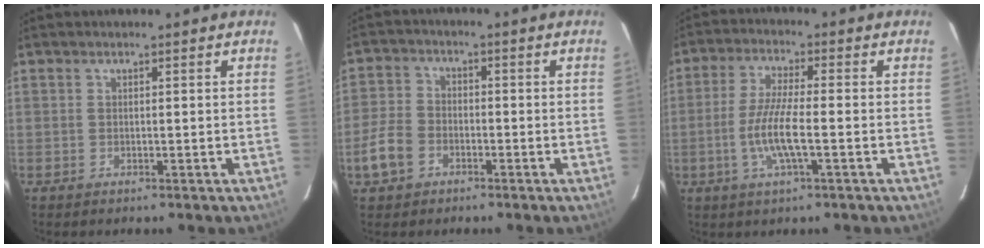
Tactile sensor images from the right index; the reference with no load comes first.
{"total": 6.8, "force": [-3.2, 5.1, 3.1], "torque": [-0.076, 0.011, -0.064]}
{"total": 8.5, "force": [-2.2, 1.1, 8.1], "torque": [-0.164, -0.004, -0.045]}